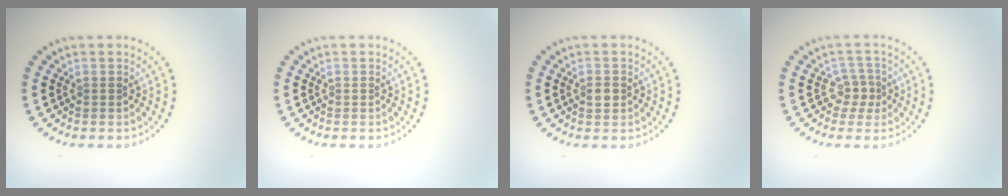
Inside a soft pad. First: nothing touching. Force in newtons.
{"total": 0.0}
{"total": 1.5, "press": 1.5, "slide": 0.3}
{"total": 2.0, "press": 1.5, "slide": 1.4}